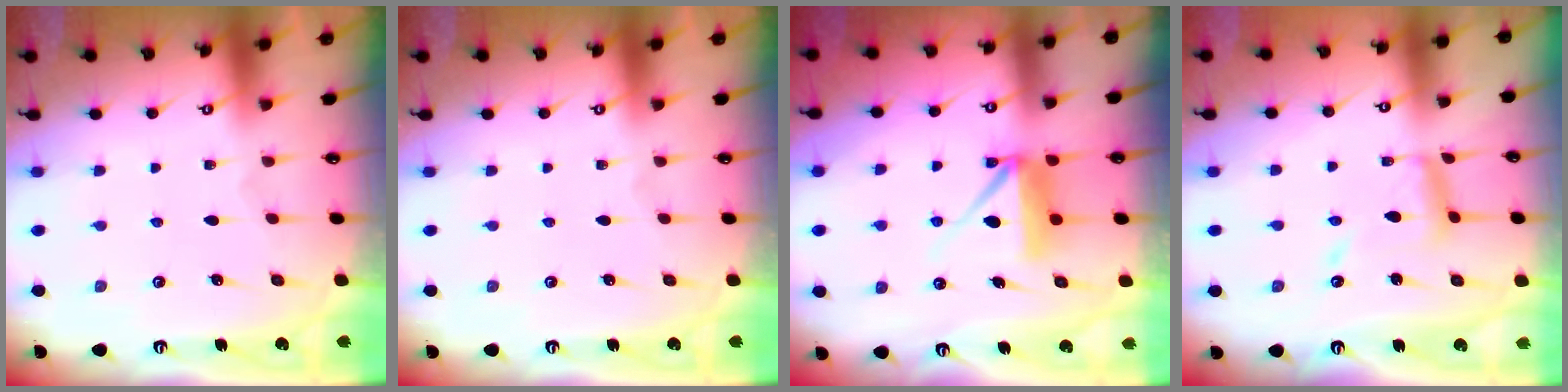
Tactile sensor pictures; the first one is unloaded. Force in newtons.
{"total": 0.0}
{"total": 8.4, "press": 8.4, "slide": 0.6}
{"total": 12.6, "press": 12.5, "slide": 1.2}